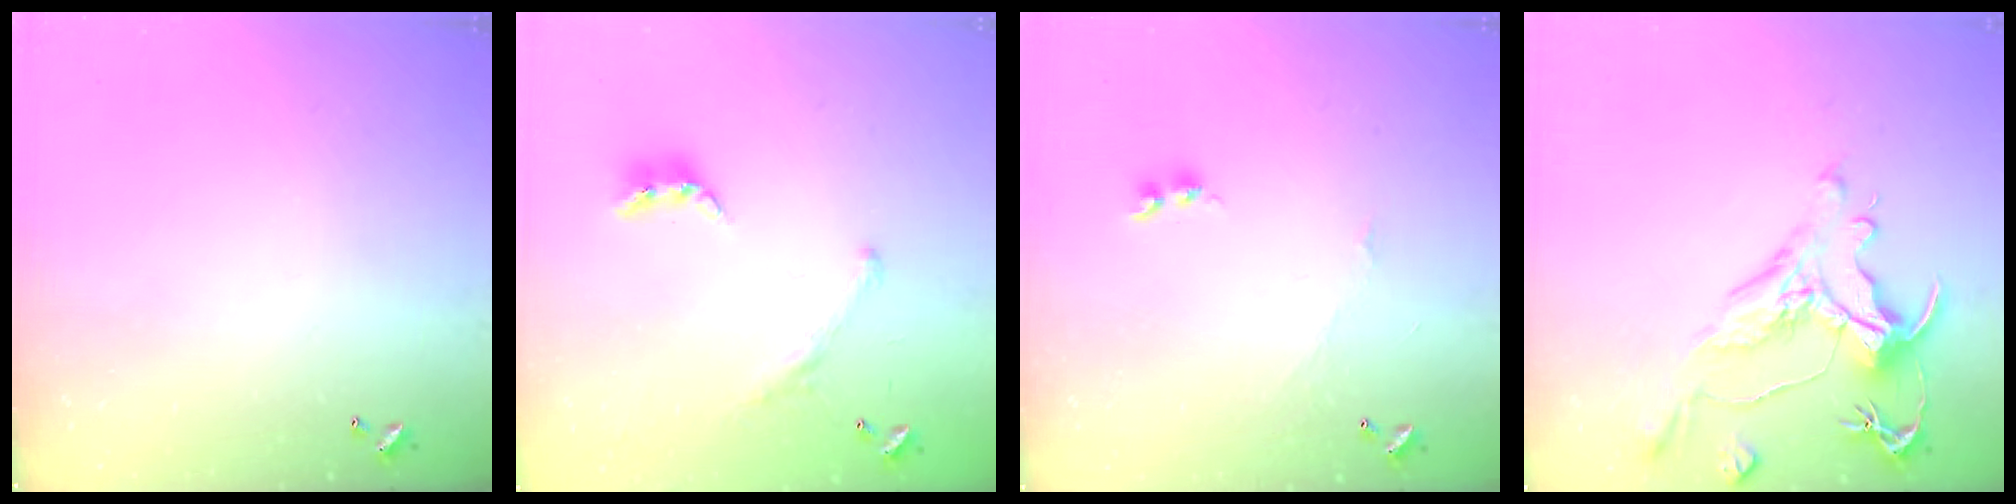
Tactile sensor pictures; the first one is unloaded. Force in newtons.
{"total": 1.2, "press": 0.6, "slide": 1.0}
{"total": 2.9, "press": 2.8, "slide": 0.5}
{"total": 2.5, "press": 2.0, "slide": 1.5}